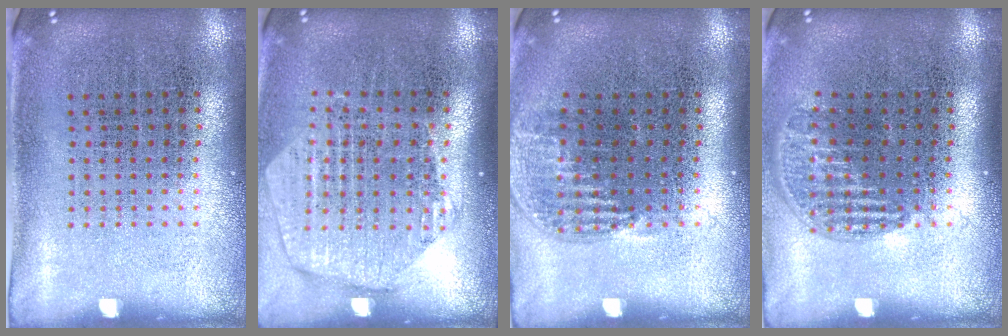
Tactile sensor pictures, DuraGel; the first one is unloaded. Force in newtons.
{"total": 1.9, "press": 1.7, "slide": 0.9}
{"total": 1.1, "press": 1.0, "slide": 0.4}
{"total": 1.2, "press": 1.0, "slide": 0.6}